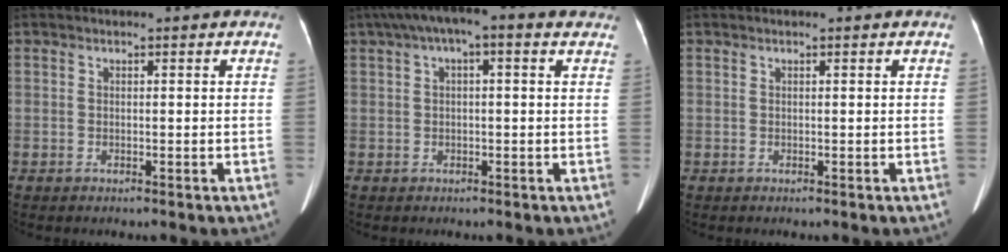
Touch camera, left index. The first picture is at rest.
{"total": 8.8, "force": [5.0, 2.6, 6.8], "torque": [-0.109, 0.054, 0.068]}
{"total": 0.0}